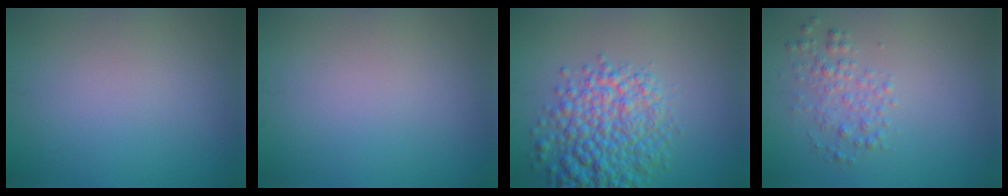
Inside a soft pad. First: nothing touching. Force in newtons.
{"total": 0.0}
{"total": 6.9, "press": 6.9, "slide": 0.4}
{"total": 2.2, "press": 2.2, "slide": 0.1}